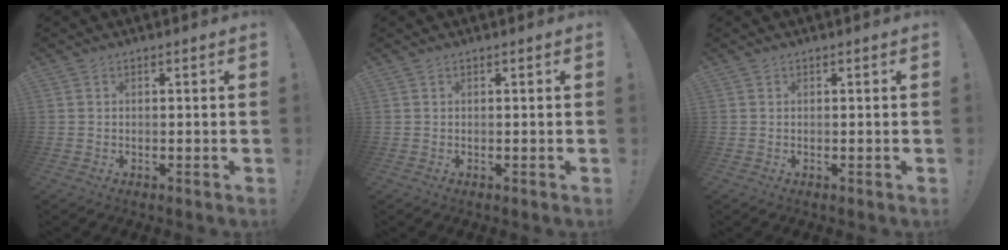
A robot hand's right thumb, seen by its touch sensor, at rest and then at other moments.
{"total": 0.0}
{"total": 0.0}